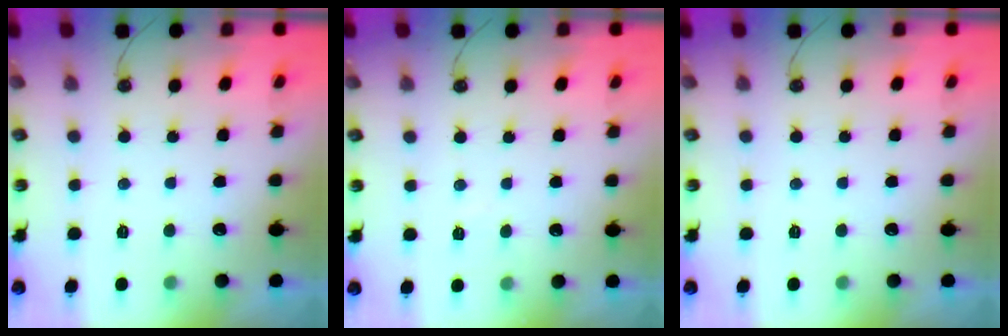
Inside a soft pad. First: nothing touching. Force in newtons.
{"total": 4.8, "press": 4.8, "slide": 0.7}
{"total": 0.0}